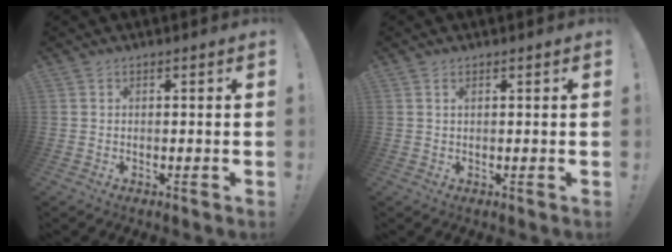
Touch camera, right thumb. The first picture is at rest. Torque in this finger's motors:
{"motor_torque": [-0.08, -0.04, 0.09, 0.09, 0.01]}